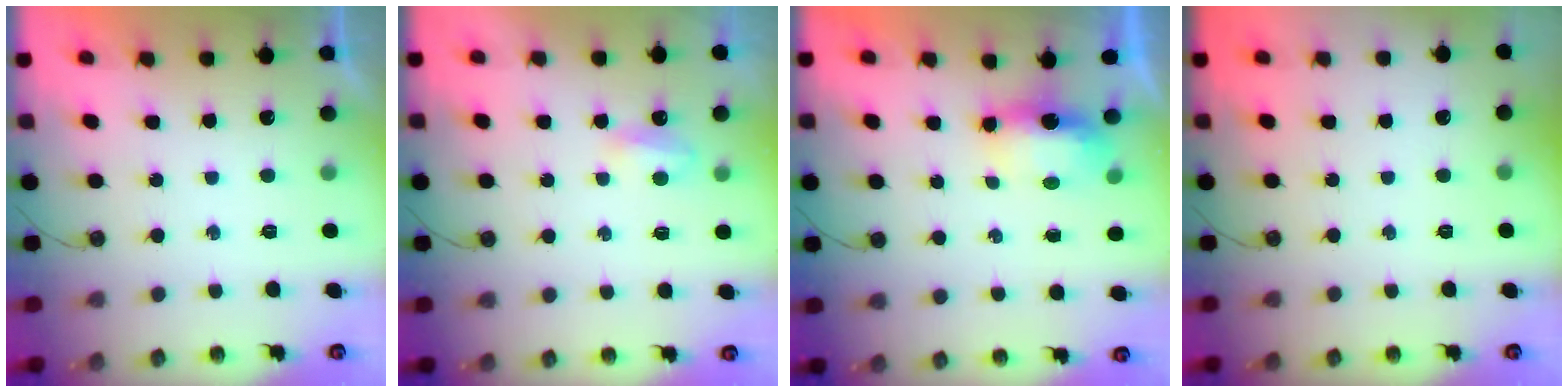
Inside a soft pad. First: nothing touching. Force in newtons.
{"total": 3.9, "press": 3.9, "slide": 0.7}
{"total": 5.8, "press": 5.6, "slide": 1.5}
{"total": 0.0}